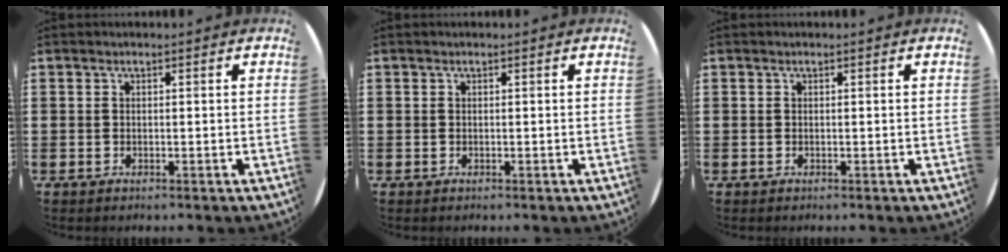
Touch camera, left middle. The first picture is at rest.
{"total": 0.0}
{"total": 0.0}